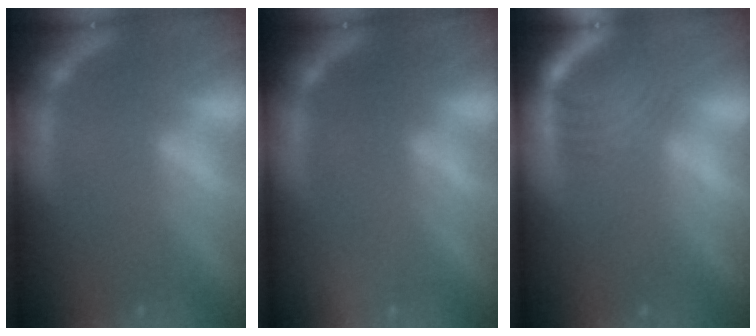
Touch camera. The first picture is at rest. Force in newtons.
{"total": 1.4}
{"total": 6.5}